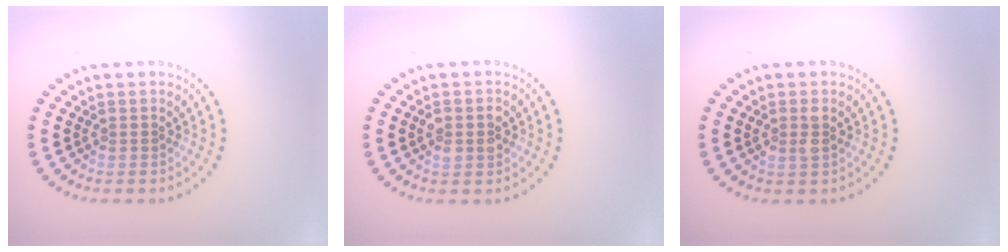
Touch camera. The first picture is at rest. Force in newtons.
{"total": 2.3, "press": 2.3, "slide": 0.2}
{"total": 1.5, "press": 1.5, "slide": 0.3}